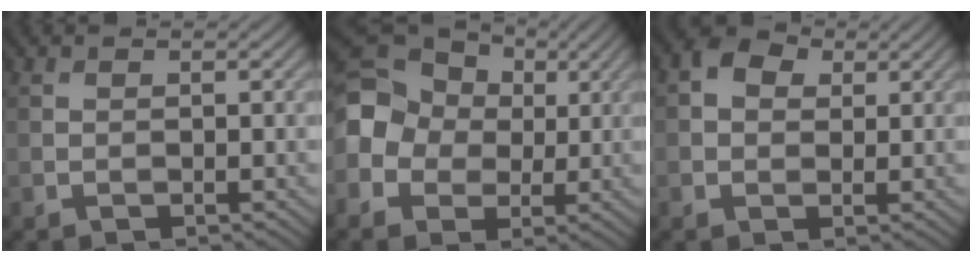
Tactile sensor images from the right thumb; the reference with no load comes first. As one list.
[{"total": 12.1, "force": [0.7, 10.5, 6.1], "torque": [-0.162, 0.017, -0.015]}, {"total": 3.8, "force": [1.2, 2.9, 2.1], "torque": [-0.042, 0.006, 0.014]}]